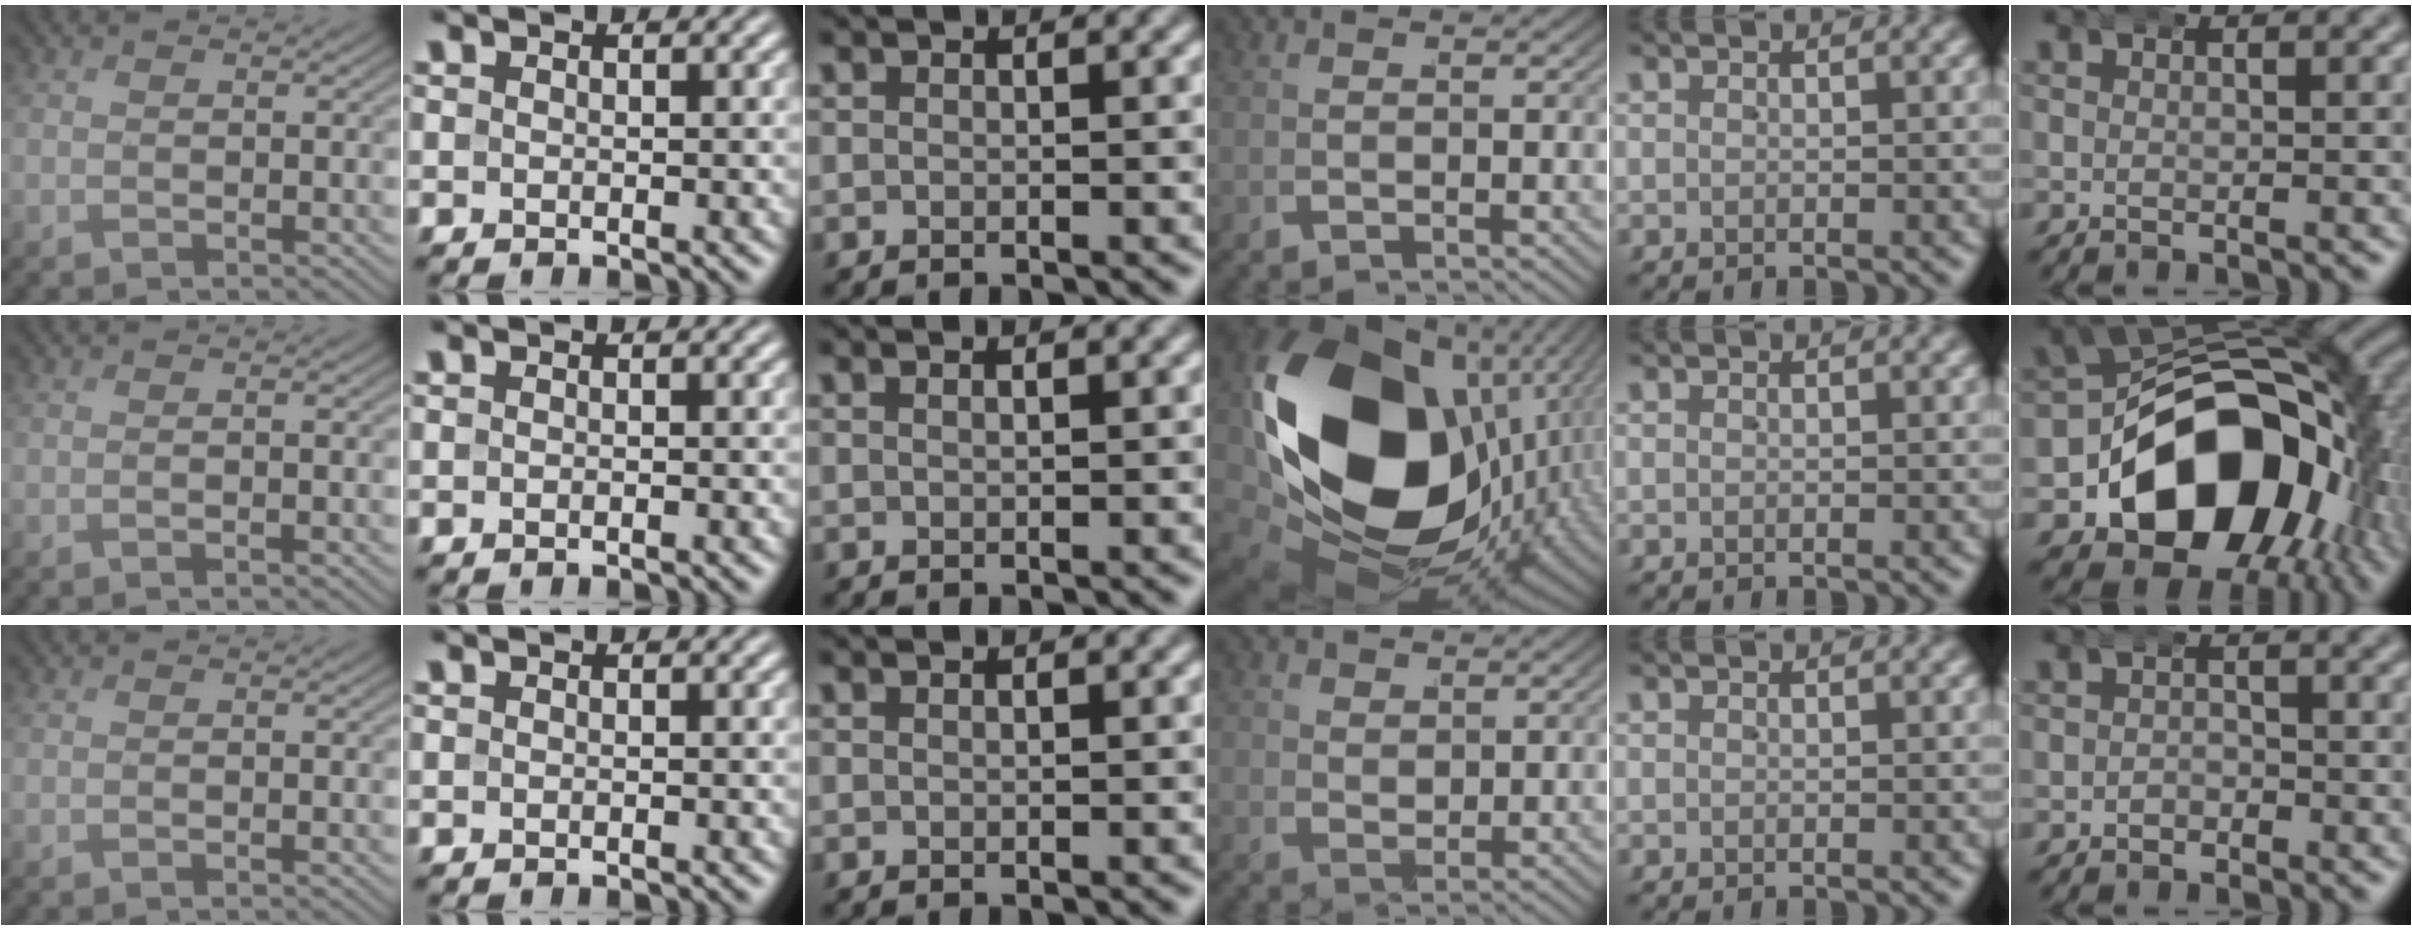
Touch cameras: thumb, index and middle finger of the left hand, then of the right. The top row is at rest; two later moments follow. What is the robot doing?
{"motion": "wrap", "object": "arm wrap"}